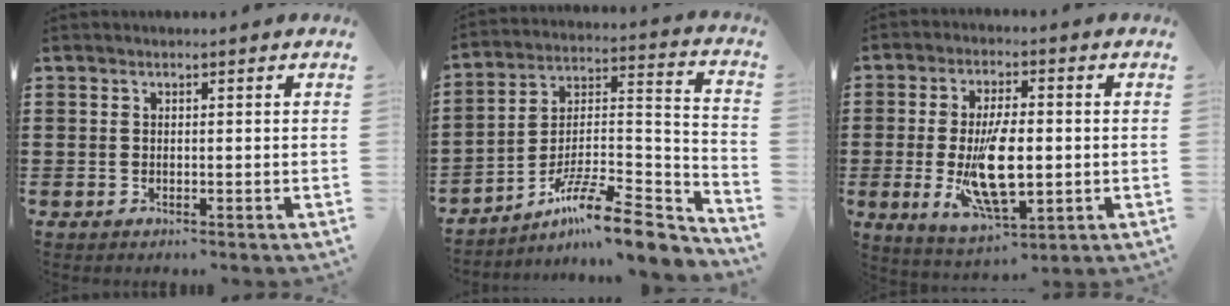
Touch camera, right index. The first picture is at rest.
{"total": 12.1, "force": [-9.5, 2.0, 7.2], "torque": [-0.110, 0.022, -0.178]}
{"total": 11.5, "force": [-1.4, 4.6, 10.4], "torque": [-0.207, -0.017, -0.023]}